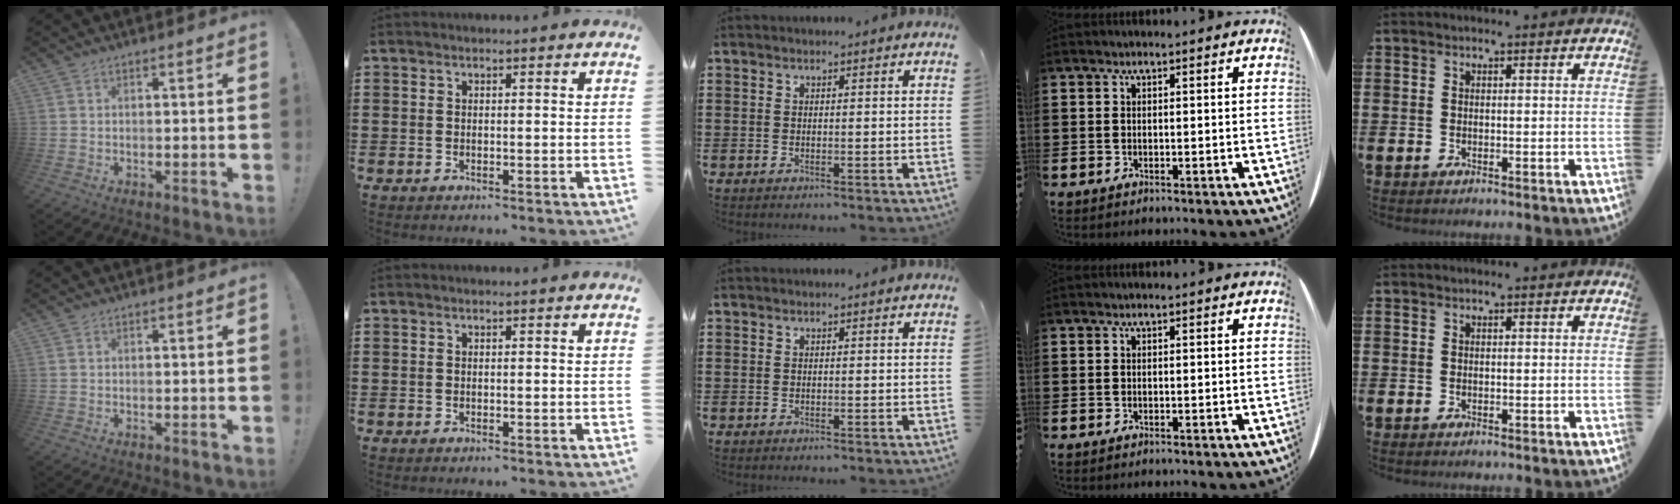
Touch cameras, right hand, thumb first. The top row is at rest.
{}